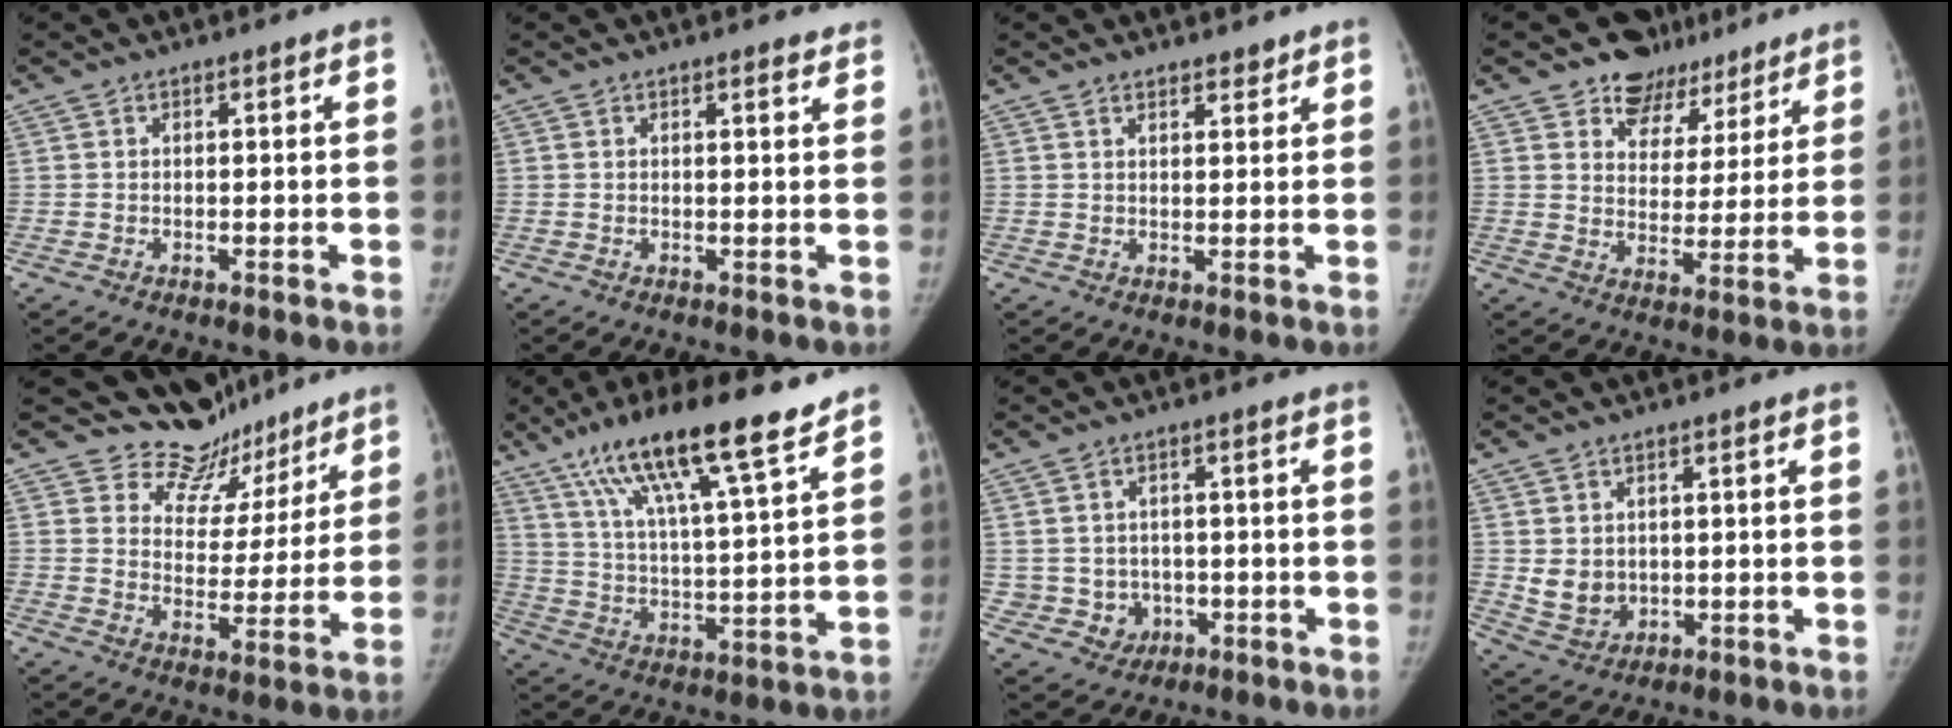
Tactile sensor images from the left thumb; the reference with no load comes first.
{"total": 1.9, "force": [1.6, 0.5, 1.0], "torque": [-0.005, -0.006, 0.019]}
{"total": 2.5, "force": [2.2, 1.0, 0.8], "torque": [0.003, -0.013, 0.030]}
{"total": 10.9, "force": [8.5, 6.8, 1.1], "torque": [0.029, -0.053, 0.120]}
{"total": 12.2, "force": [10.8, 5.6, 0.5], "torque": [0.036, -0.088, 0.155]}
{"total": 19.9, "force": [14.0, 2.6, 13.8], "torque": [-0.219, -0.051, 0.239]}
{"total": 5.4, "force": [-0.4, 5.2, 1.1], "torque": [0.008, 0.007, 0.006]}
{"total": 5.2, "force": [0.8, 4.5, 2.6], "torque": [-0.030, -0.014, 0.031]}